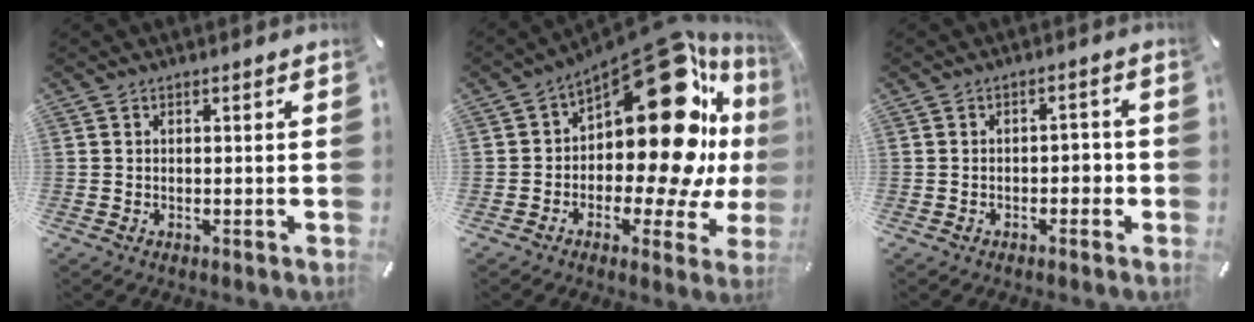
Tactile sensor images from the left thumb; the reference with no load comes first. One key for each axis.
{"total": 27.3, "fx": 7.5, "fy": 13.5, "fz": 22.5, "tx": -0.316, "ty": -0.081, "tz": 0.131}
{"total": 2.9, "fx": -1.0, "fy": 1.7, "fz": 2.1, "tx": -0.040, "ty": 0.010, "tz": -0.021}